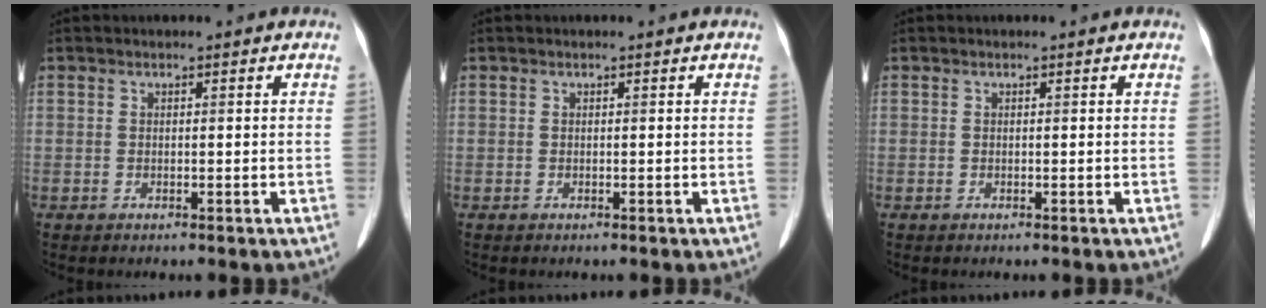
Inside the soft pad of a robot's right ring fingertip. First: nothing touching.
{"total": 0.0}
{"total": 0.0}